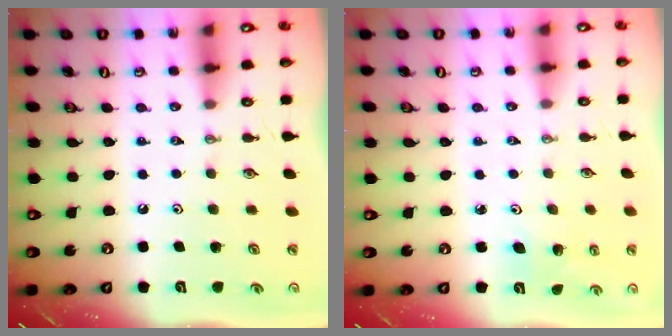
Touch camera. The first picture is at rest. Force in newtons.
{"total": 4.8, "press": 4.6, "slide": 1.3}